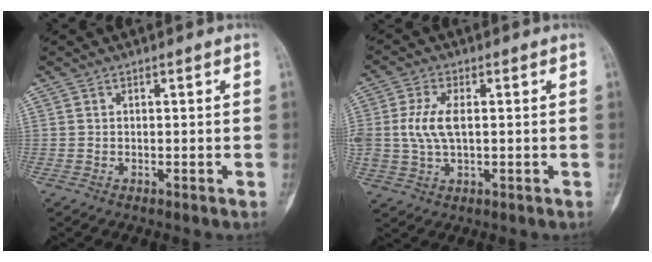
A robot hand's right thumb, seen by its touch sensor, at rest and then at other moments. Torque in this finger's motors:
{"motor_torque": [-0.13, 0.45, 0.90, -0.23, 0.32]}